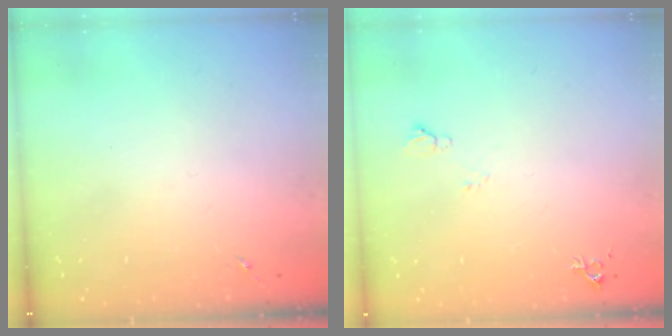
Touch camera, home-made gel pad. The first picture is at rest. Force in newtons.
{"total": 5.2, "press": 5.1, "slide": 1.1}